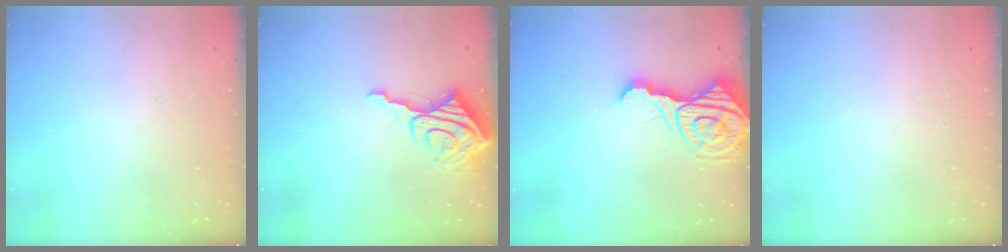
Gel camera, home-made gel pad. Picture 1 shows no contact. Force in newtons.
{"total": 10.4, "press": 10.3, "slide": 1.1}
{"total": 15.7, "press": 15.6, "slide": 1.6}
{"total": 2.7, "press": 2.7, "slide": 0.3}